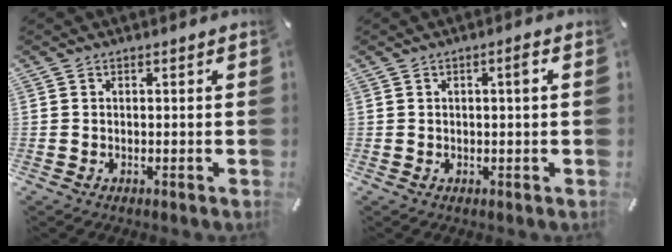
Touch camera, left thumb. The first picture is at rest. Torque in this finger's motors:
{"motor_torque": [0.04, -0.17, 0.14, 0.12, -0.10]}